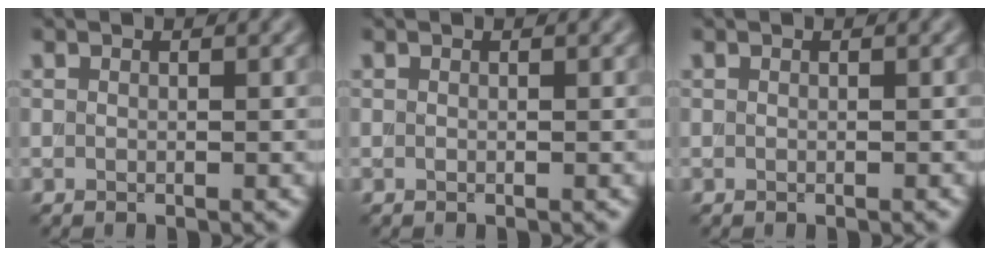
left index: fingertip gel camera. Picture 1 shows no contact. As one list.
[{"total": 0.0}, {"total": 0.0}]